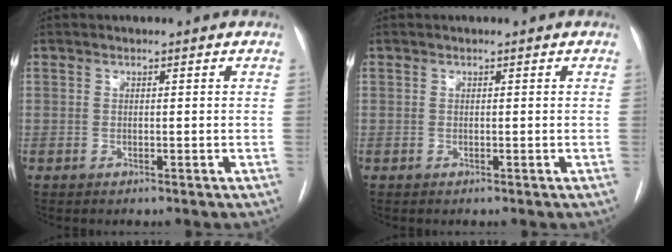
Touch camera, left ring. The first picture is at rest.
{"total": 0.0}